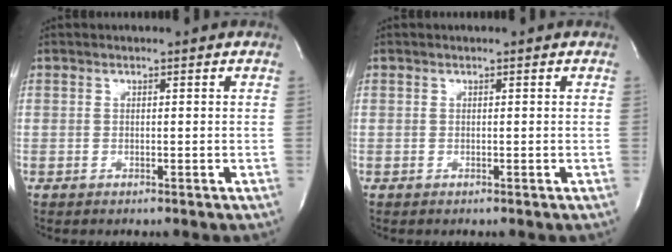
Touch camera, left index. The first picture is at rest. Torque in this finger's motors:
{"motor_torque": [0.00, 0.00, -0.03, 0.00]}